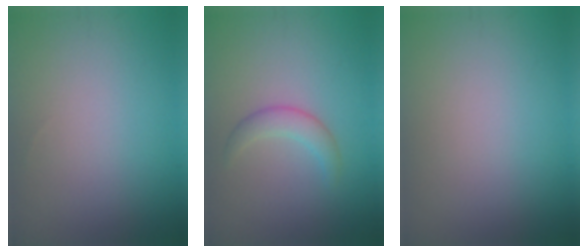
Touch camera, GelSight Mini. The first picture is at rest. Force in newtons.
{"total": 2.1, "press": 2.1, "slide": 0.2}
{"total": 0.0}